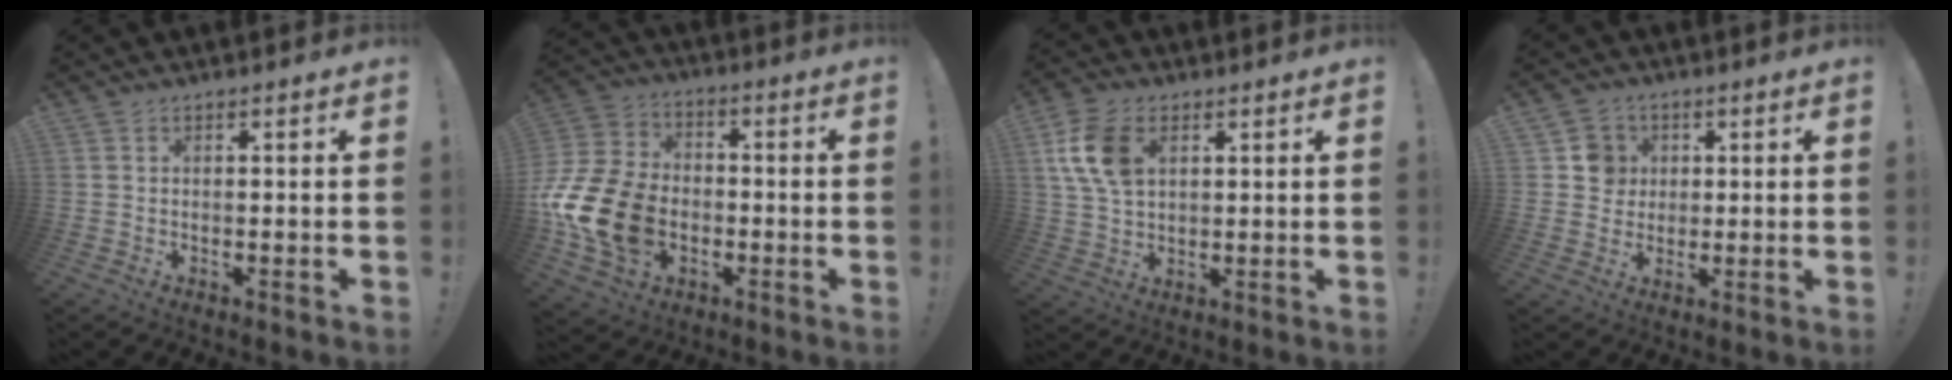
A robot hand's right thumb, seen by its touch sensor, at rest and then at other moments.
{"total": 20.0, "force": [-5.5, 14.6, 12.6], "torque": [-0.235, 0.037, -0.083]}
{"total": 11.9, "force": [3.9, 7.9, 8.1], "torque": [-0.157, 0.002, 0.076]}
{"total": 7.0, "force": [1.7, 6.7, 1.2], "torque": [-0.008, -0.006, 0.035]}